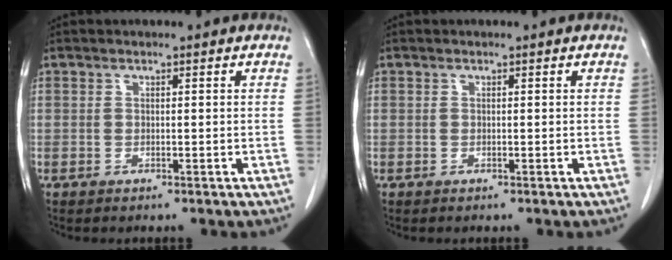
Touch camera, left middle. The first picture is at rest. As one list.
[{"total": 0.0}]